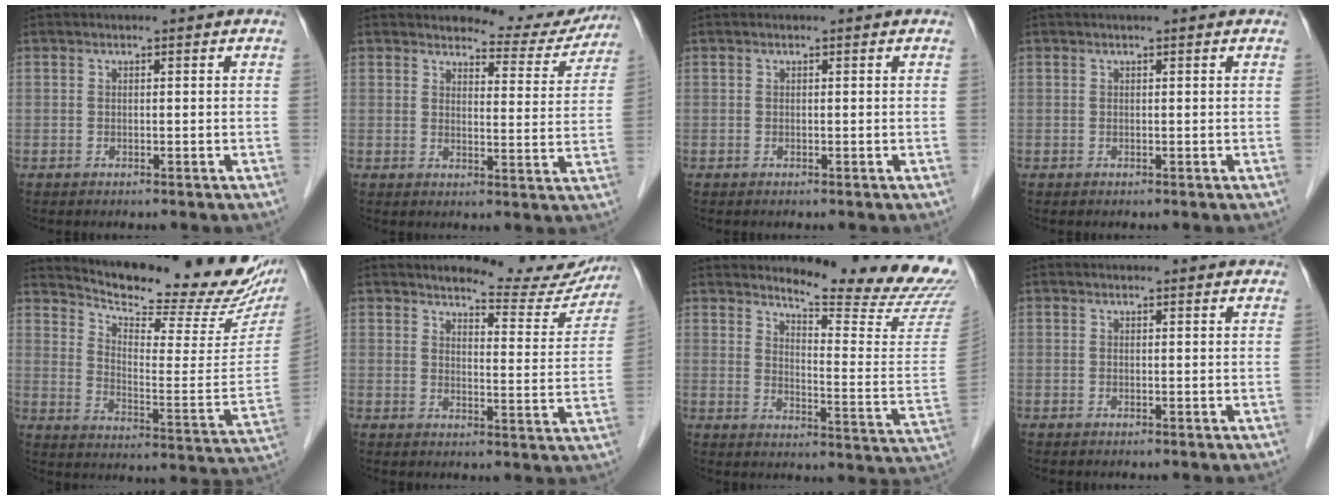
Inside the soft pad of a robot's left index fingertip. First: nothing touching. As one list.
[{"total": 8.6, "force": [8.3, 2.2, 0.7], "torque": [0.002, -0.029, 0.089]}, {"total": 0.0}, {"total": 0.8, "force": [0.6, 0.0, 0.5], "torque": [-0.007, 0.013, 0.010]}, {"total": 22.5, "force": [20.3, 3.8, 9.0], "torque": [-0.137, -0.068, 0.265]}, {"total": 12.2, "force": [11.7, 2.2, 2.5], "torque": [-0.016, -0.045, 0.126]}, {"total": 17.3, "force": [16.7, -0.5, 4.8], "torque": [-0.073, -0.136, 0.195]}, {"total": 2.5, "force": [2.4, 0.5, 0.3], "torque": [-0.011, 0.002, 0.016]}]